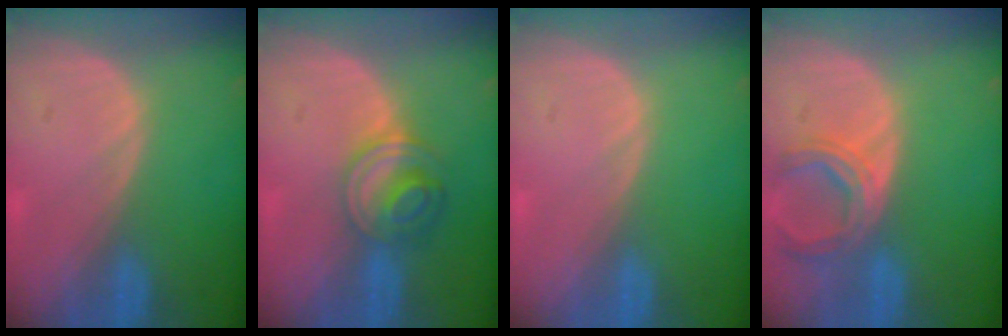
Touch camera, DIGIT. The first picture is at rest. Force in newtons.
{"total": 6.2, "press": 5.4, "slide": 3.0}
{"total": 0.0}
{"total": 6.2, "press": 5.7, "slide": 2.5}